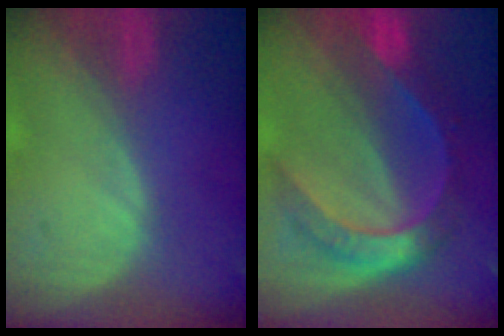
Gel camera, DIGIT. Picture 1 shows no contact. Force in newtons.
{"total": 8.3, "press": 8.2, "slide": 0.8}